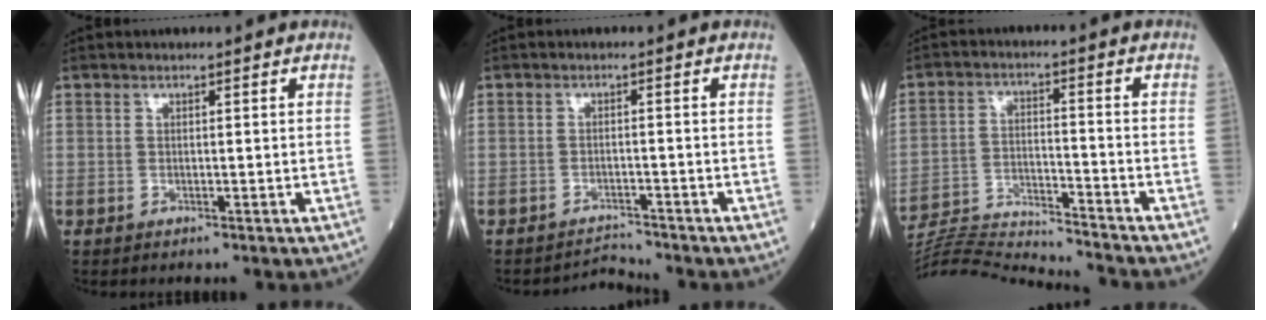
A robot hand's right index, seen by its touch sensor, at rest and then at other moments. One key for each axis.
{"total": 2.4, "fx": -2.1, "fy": -0.5, "fz": -1.0, "tx": 0.018, "ty": -0.009, "tz": -0.030}
{"total": 16.3, "fx": -15.8, "fy": -1.6, "fz": 3.7, "tx": -0.064, "ty": -0.005, "tz": -0.255}